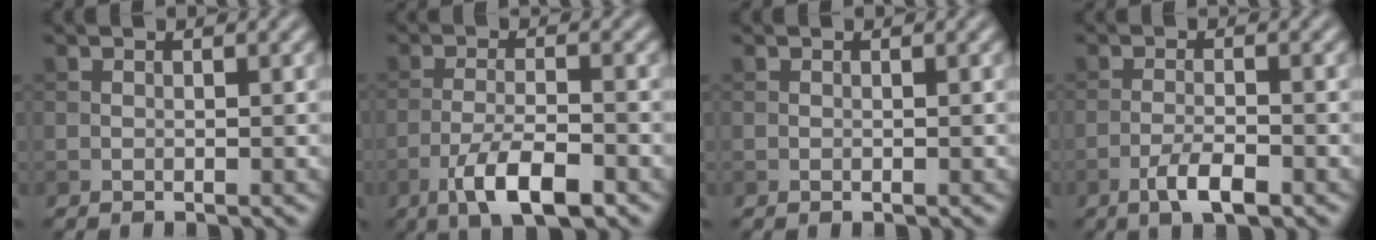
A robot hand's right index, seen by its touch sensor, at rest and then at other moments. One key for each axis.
{"total": 5.8, "fx": -3.4, "fy": 1.7, "fz": 4.5, "tx": -0.084, "ty": -0.002, "tz": -0.063}
{"total": 0.0}
{"total": 3.3, "fx": -1.9, "fy": 0.8, "fz": 2.6, "tx": -0.052, "ty": 0.002, "tz": -0.039}